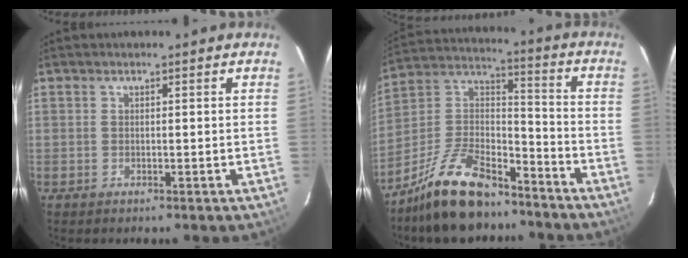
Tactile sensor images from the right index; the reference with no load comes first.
{"total": 17.2, "force": [-12.7, 6.7, 9.6], "torque": [-0.200, 0.022, -0.226]}